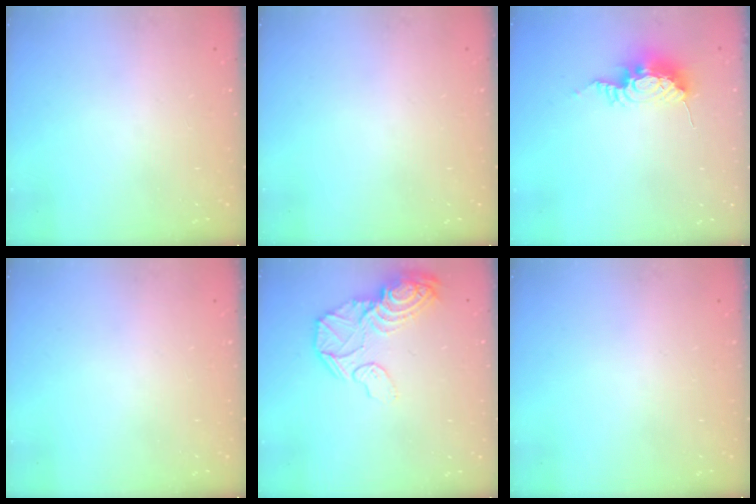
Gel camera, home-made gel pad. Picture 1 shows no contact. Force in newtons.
{"total": 0.0}
{"total": 10.5, "press": 10.5, "slide": 0.2}
{"total": 0.0}
{"total": 21.5, "press": 18.0, "slide": 11.9}
{"total": 0.0}